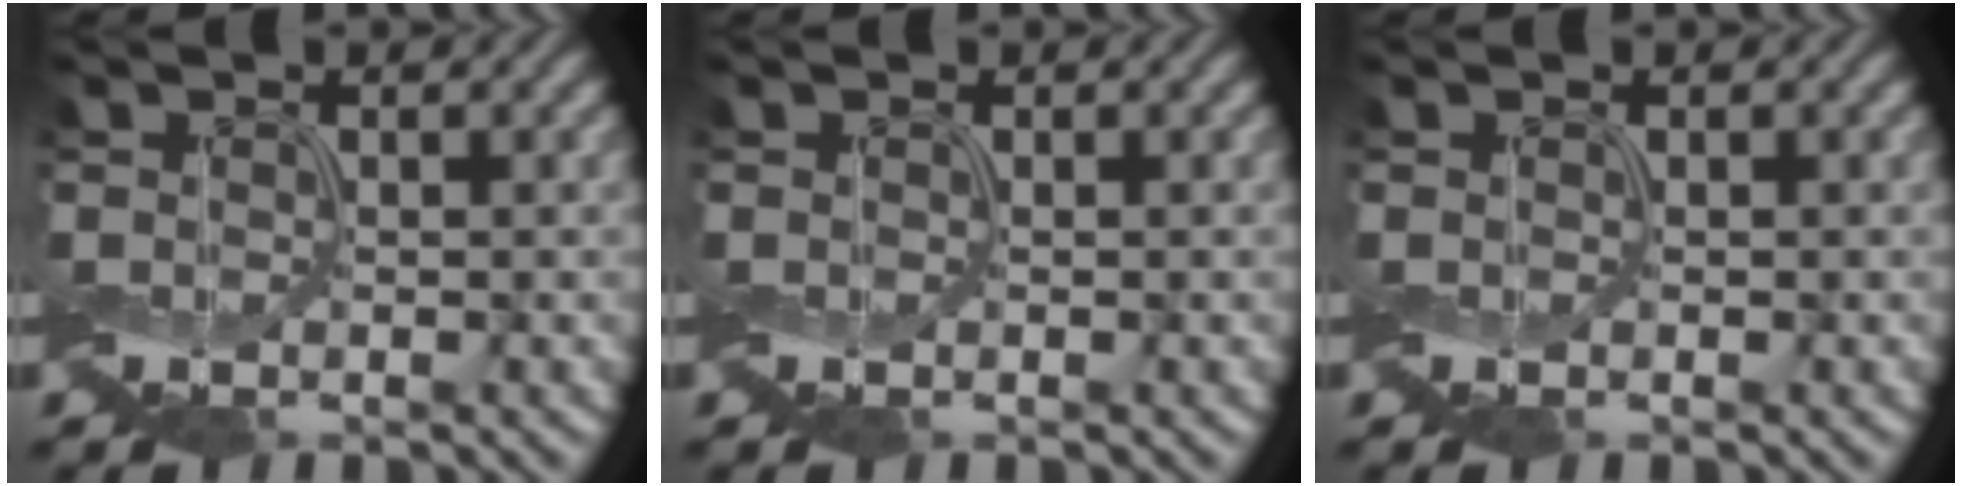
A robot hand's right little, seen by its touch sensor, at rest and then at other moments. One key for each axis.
{"total": 0.0}
{"total": 0.0}